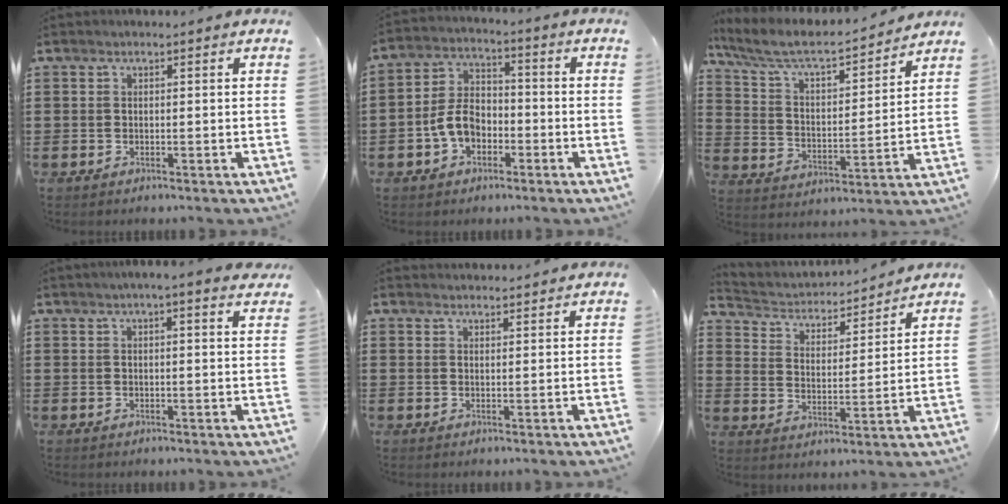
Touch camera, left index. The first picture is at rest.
{"total": 6.5, "force": [-2.7, 4.4, 4.0], "torque": [-0.100, 0.010, -0.057]}
{"total": 6.7, "force": [5.6, 1.4, 3.3], "torque": [-0.089, -0.032, 0.089]}
{"total": 2.5, "force": [2.0, -0.1, 1.5], "torque": [-0.035, 0.001, 0.038]}
{"total": 1.7, "force": [1.7, 0.1, 0.0], "torque": [-0.004, 0.000, 0.034]}
{"total": 3.5, "force": [3.3, 1.0, 0.3], "torque": [-0.030, -0.028, 0.049]}